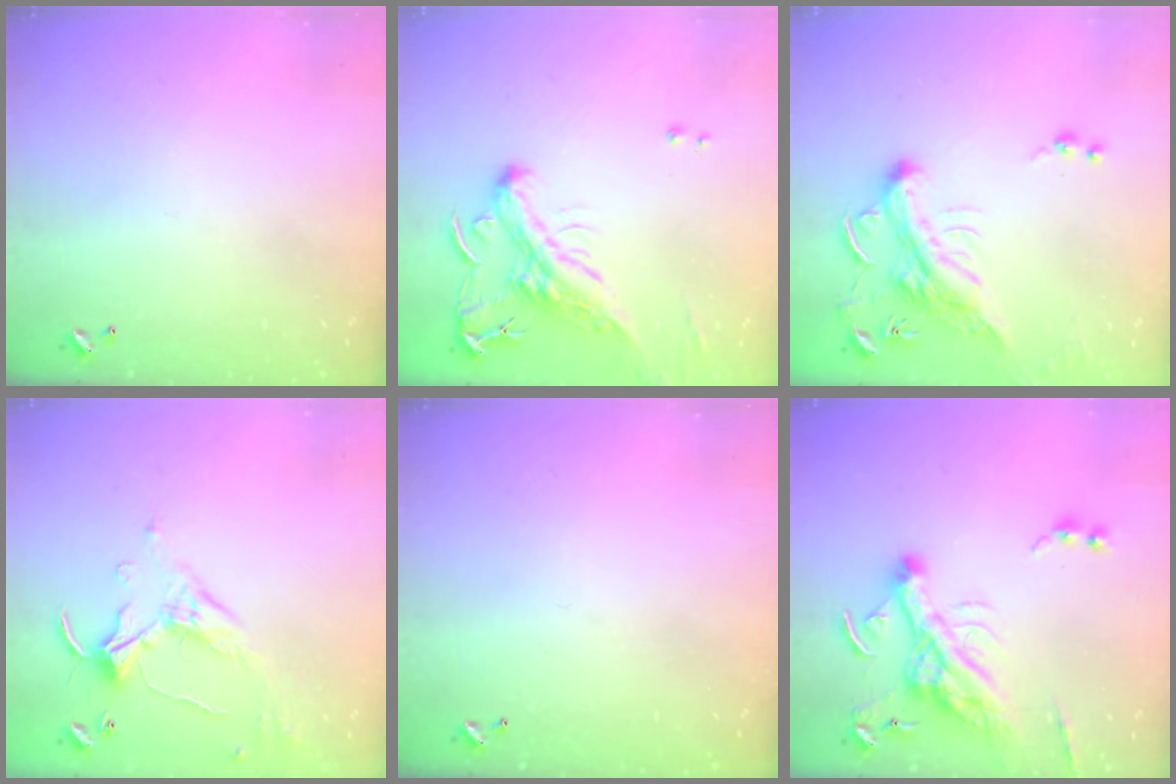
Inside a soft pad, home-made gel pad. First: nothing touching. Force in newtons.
{"total": 2.2, "press": 1.4, "slide": 1.7}
{"total": 3.1, "press": 2.9, "slide": 1.2}
{"total": 1.5, "press": 1.3, "slide": 0.8}
{"total": 0.0}
{"total": 9.5, "press": 9.5, "slide": 1.1}